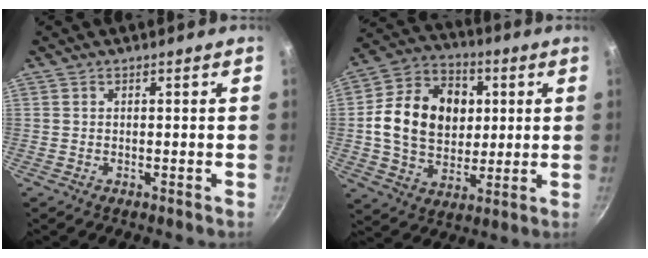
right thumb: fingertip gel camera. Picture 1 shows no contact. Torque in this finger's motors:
{"motor_torque": [0.15, 0.36, 0.29, -0.20, 0.22]}